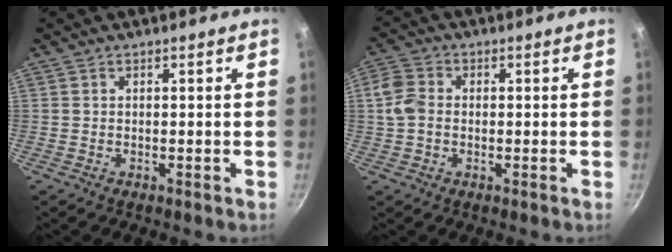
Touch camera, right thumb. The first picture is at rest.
{"total": 5.2, "force": [-0.2, 4.0, 3.2], "torque": [-0.063, 0.009, -0.014]}